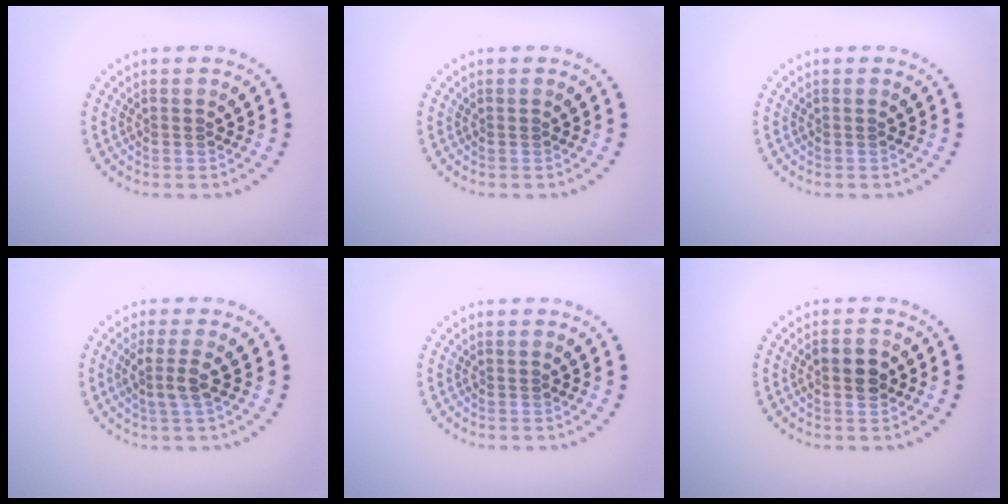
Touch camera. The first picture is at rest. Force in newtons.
{"total": 0.0}
{"total": 0.0}
{"total": 2.2, "press": 1.9, "slide": 1.2}
{"total": 0.0}
{"total": 2.4, "press": 2.4, "slide": 0.3}